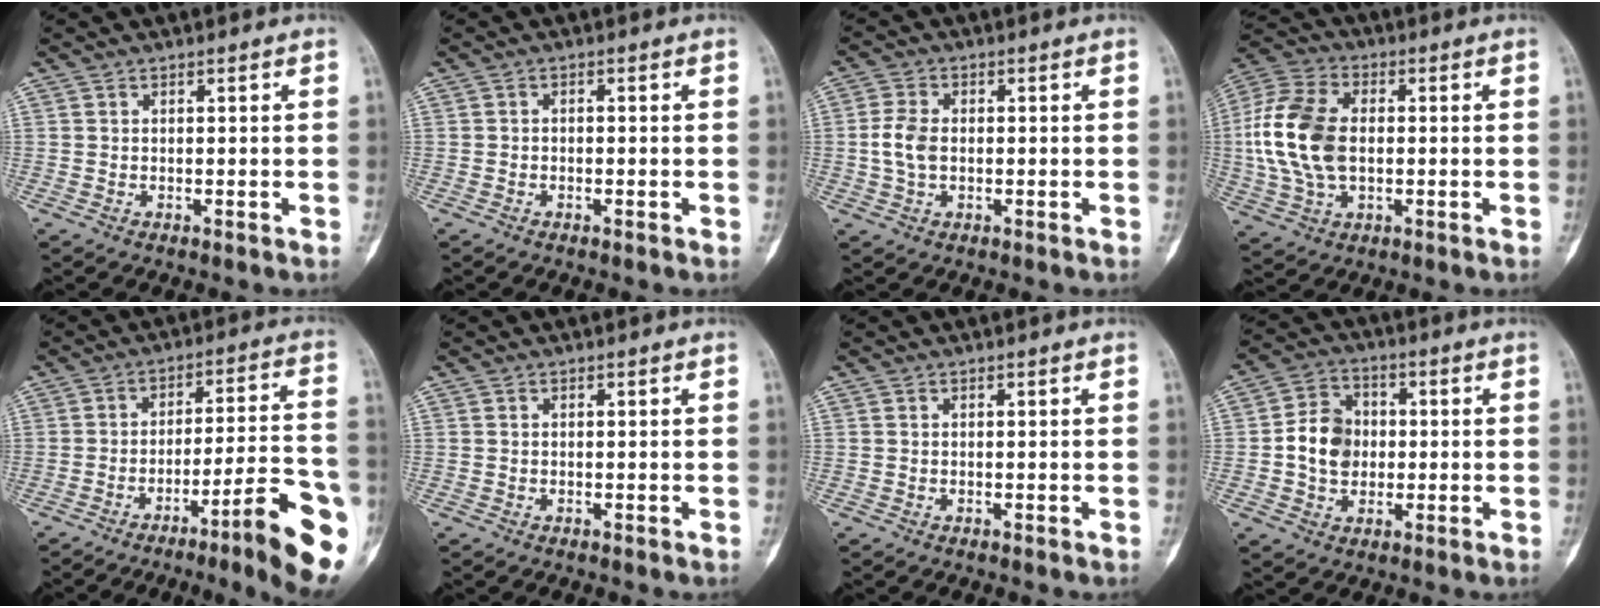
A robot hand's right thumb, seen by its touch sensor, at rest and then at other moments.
{"total": 0.7, "force": [-0.4, 0.3, 0.5], "torque": [-0.006, 0.002, -0.013]}
{"total": 5.0, "force": [-0.2, 3.2, 3.8], "torque": [-0.085, 0.009, -0.008]}
{"total": 15.8, "force": [0.2, 10.0, 12.3], "torque": [-0.255, 0.016, 0.001]}
{"total": 16.4, "force": [-7.7, 2.4, 14.3], "torque": [-0.175, 0.045, -0.106]}
{"total": 0.0}
{"total": 0.0}
{"total": 9.1, "force": [-0.3, 7.4, 5.2], "torque": [-0.067, 0.015, -0.011]}